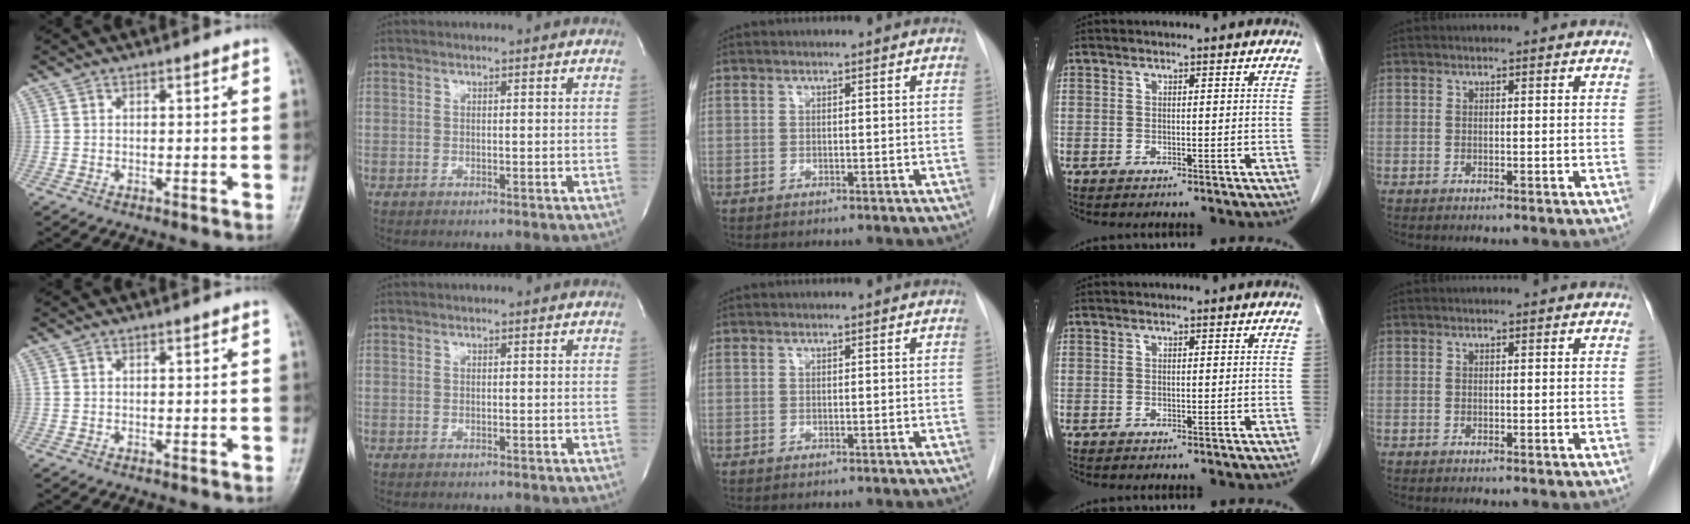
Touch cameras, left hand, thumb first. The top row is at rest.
{}